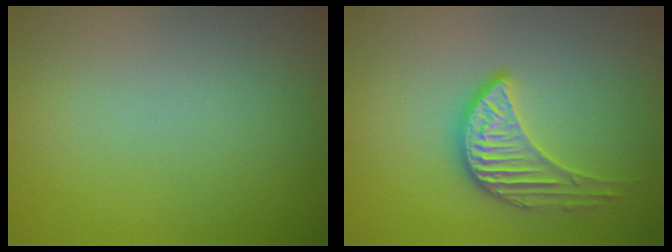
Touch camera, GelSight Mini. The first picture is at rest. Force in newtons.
{"total": 3.5, "press": 3.1, "slide": 1.7}